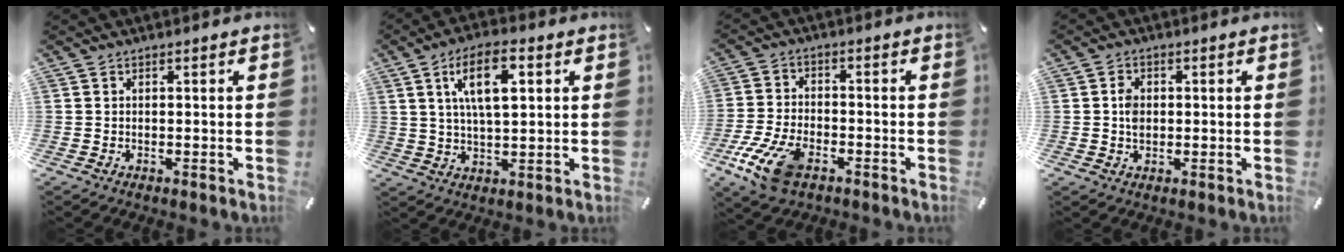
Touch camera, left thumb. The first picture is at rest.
{"total": 10.8, "force": [4.0, 4.7, 8.9], "torque": [-0.163, 0.000, 0.064]}
{"total": 11.1, "force": [-5.9, 5.8, 7.4], "torque": [-0.164, 0.018, -0.109]}
{"total": 3.5, "force": [0.1, 2.7, 2.3], "torque": [-0.053, 0.006, -0.002]}